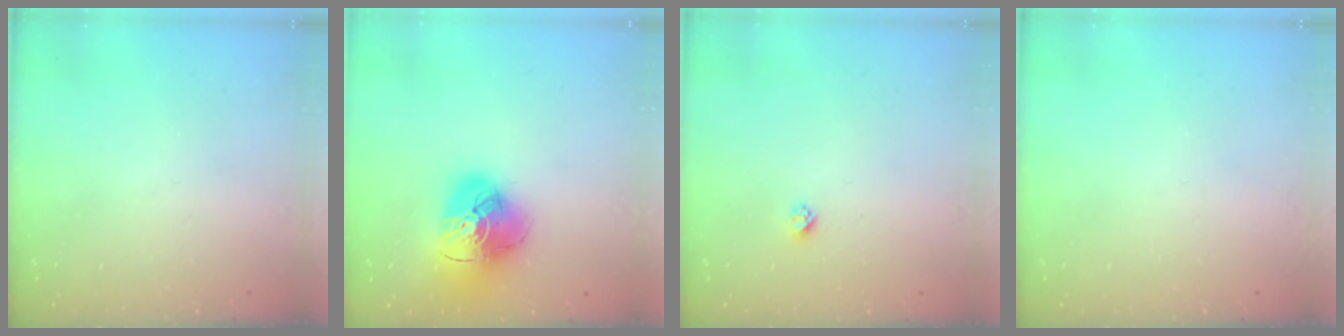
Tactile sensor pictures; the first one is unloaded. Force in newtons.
{"total": 14.9, "press": 14.8, "slide": 1.6}
{"total": 2.4, "press": 2.4, "slide": 0.2}
{"total": 0.0}